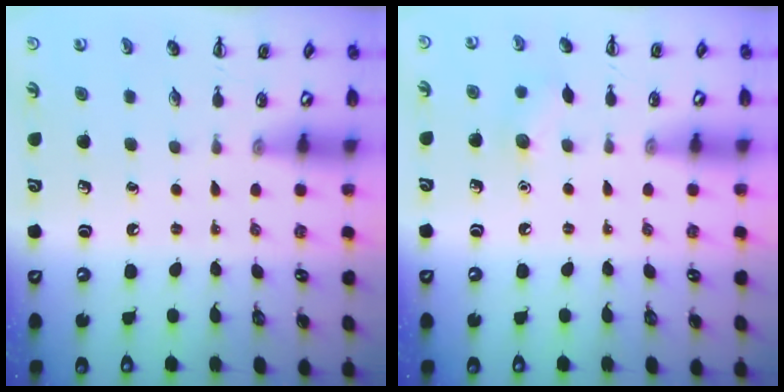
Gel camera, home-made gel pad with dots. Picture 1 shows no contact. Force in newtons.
{"total": 6.8, "press": 6.6, "slide": 1.7}